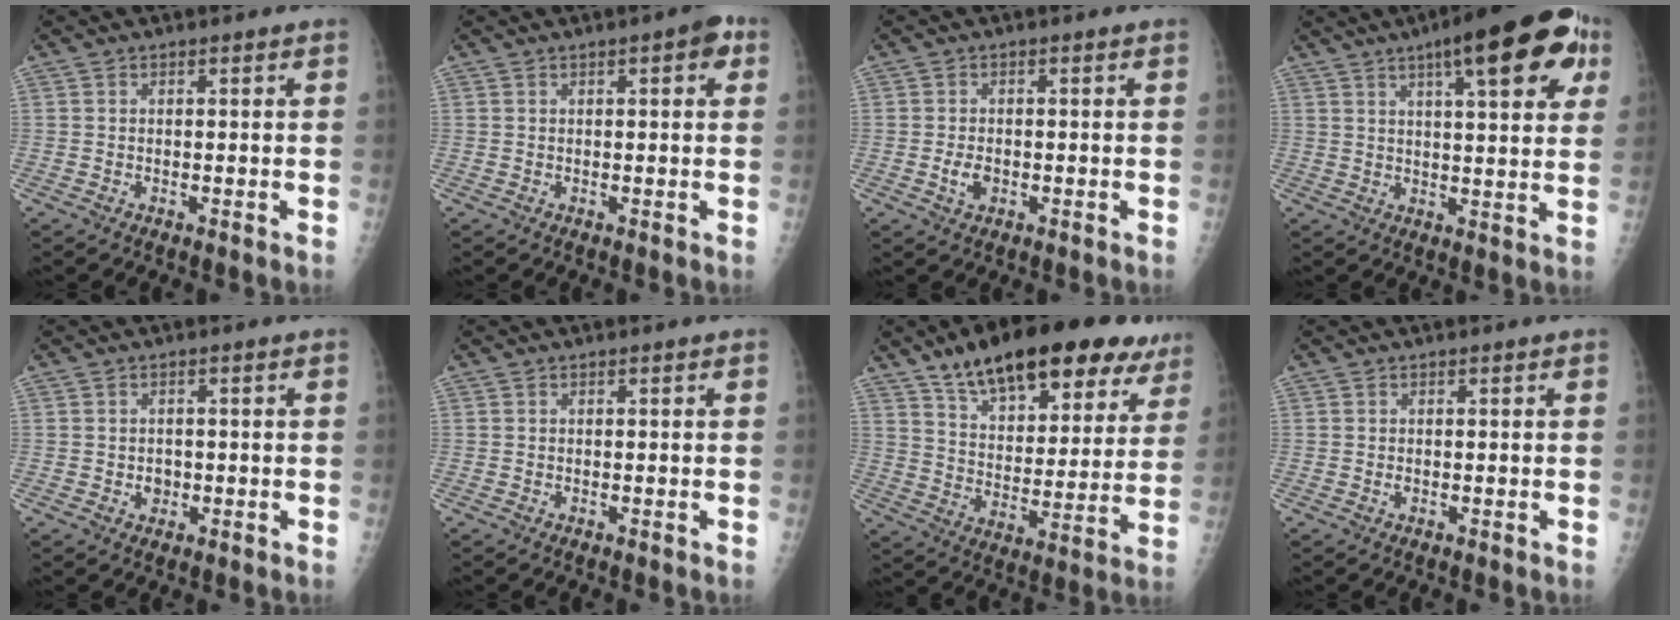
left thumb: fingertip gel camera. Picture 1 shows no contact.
{"total": 3.6, "force": [1.4, 1.3, 3.1], "torque": [-0.031, 0.003, 0.012]}
{"total": 2.7, "force": [-0.7, 1.8, 1.9], "torque": [-0.032, 0.001, -0.010]}
{"total": 18.8, "force": [8.9, 5.4, 15.7], "torque": [-0.194, -0.004, 0.116]}
{"total": 2.1, "force": [-0.4, 1.8, 0.9], "torque": [-0.002, 0.003, -0.003]}
{"total": 0.0}
{"total": 25.3, "force": [16.7, 10.8, 15.7], "torque": [-0.196, -0.039, 0.251]}
{"total": 0.5, "force": [0.0, 0.4, 0.3], "torque": [-0.006, 0.000, -0.001]}